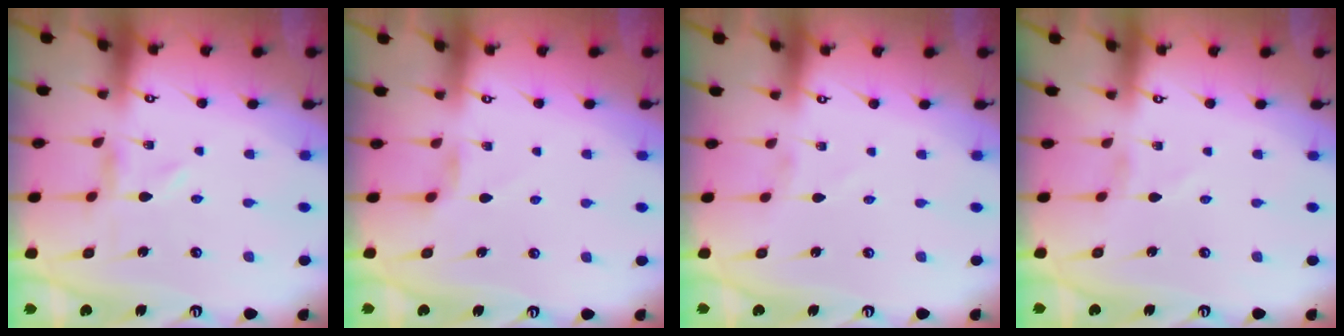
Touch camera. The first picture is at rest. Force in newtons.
{"total": 2.8, "press": 2.8, "slide": 0.4}
{"total": 1.5, "press": 1.5, "slide": 0.0}
{"total": 1.3, "press": 1.3, "slide": 0.1}